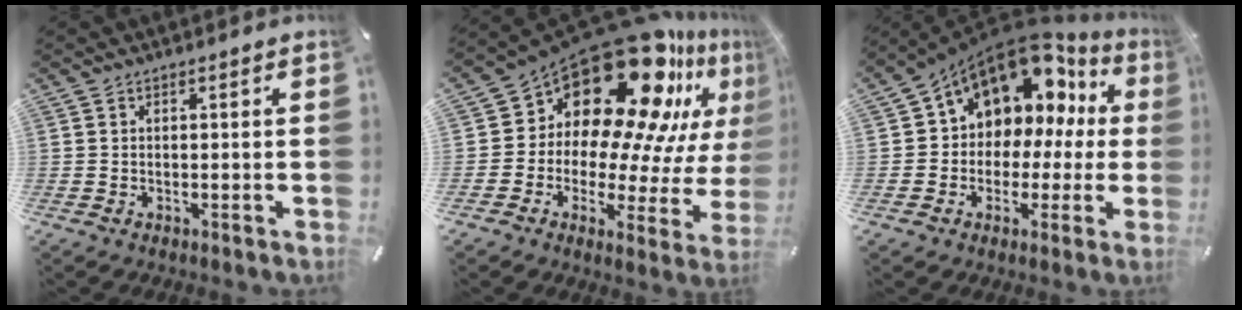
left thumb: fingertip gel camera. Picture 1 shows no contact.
{"total": 24.3, "force": [16.8, 12.1, 12.7], "torque": [-0.200, -0.157, 0.292]}
{"total": 12.0, "force": [7.2, 8.5, 4.4], "torque": [-0.070, -0.070, 0.126]}